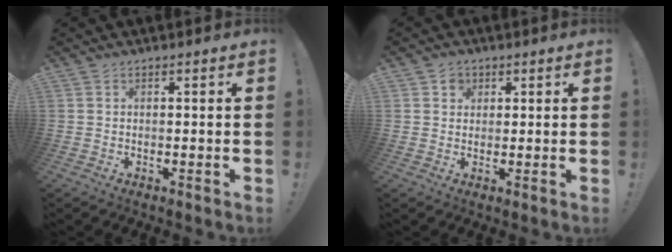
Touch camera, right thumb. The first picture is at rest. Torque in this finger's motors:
{"motor_torque": [-0.04, -0.08, 0.11, -0.02, 0.00]}